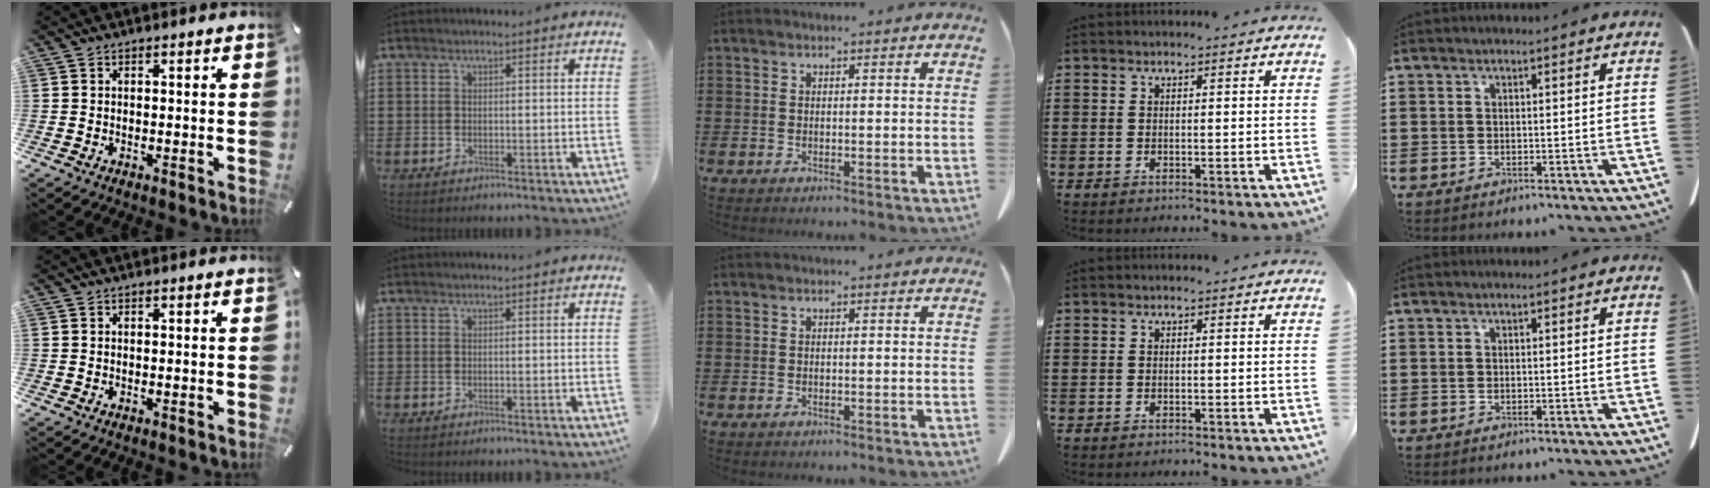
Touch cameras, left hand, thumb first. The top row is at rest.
{}